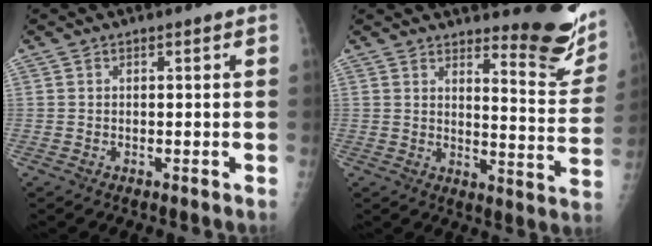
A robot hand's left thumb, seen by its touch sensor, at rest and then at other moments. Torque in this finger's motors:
{"motor_torque": [3.15, 1.86, 0.74, -0.66, 0.12]}